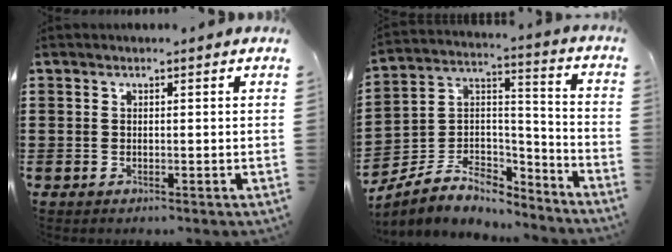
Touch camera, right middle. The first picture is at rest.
{"total": 5.7, "force": [-4.6, 3.2, 1.2], "torque": [-0.042, -0.008, -0.095]}